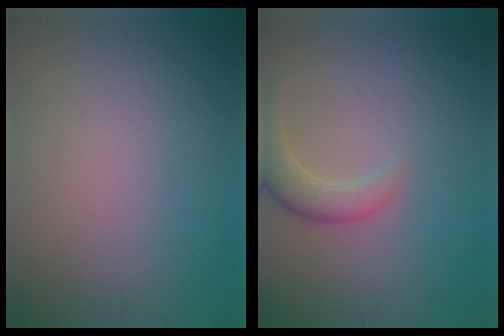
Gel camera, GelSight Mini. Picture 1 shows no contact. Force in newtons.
{"total": 3.1, "press": 3.1, "slide": 0.3}